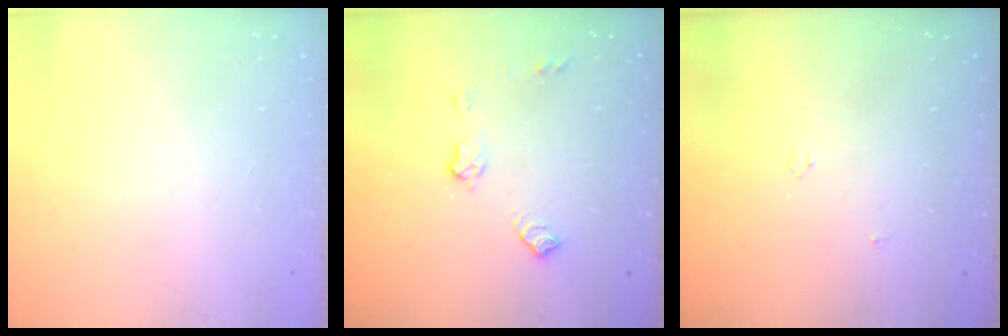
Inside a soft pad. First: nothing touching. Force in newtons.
{"total": 7.7, "press": 7.7, "slide": 0.2}
{"total": 2.7, "press": 2.7, "slide": 0.5}